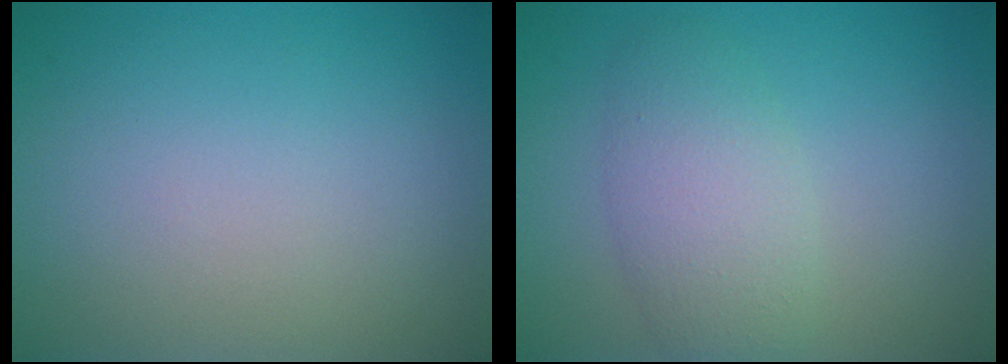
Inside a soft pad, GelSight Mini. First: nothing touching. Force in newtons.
{"total": 3.9, "press": 3.9, "slide": 0.2}